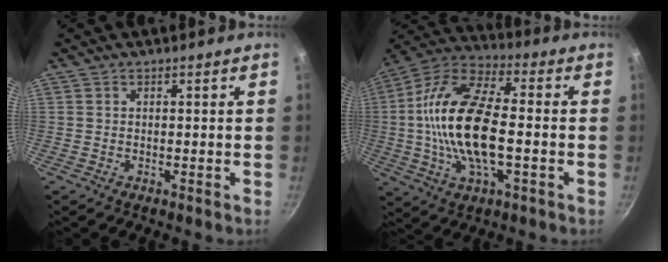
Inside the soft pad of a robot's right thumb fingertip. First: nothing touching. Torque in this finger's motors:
{"motor_torque": [0.24, 1.68, 2.14, -0.65, 0.85]}